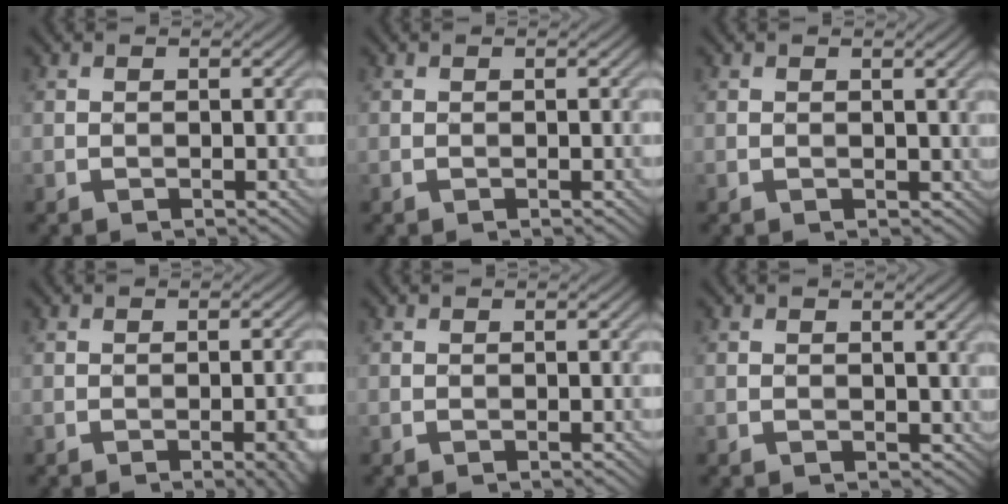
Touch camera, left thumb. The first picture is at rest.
{"total": 0.0}
{"total": 1.2, "force": [0.5, 1.0, 0.6], "torque": [-0.015, -0.001, 0.008]}
{"total": 2.6, "force": [-1.3, 0.3, 2.2], "torque": [-0.029, 0.003, -0.017]}
{"total": 0.0}
{"total": 1.8, "force": [0.6, 1.4, 1.0], "torque": [-0.022, -0.002, 0.008]}